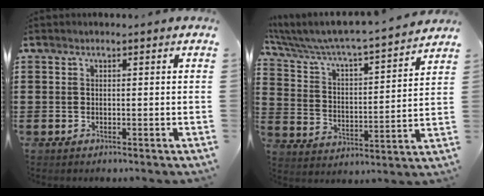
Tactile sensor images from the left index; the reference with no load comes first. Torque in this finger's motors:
{"motor_torque": [2.14, 0.00, 1.05, 0.21]}